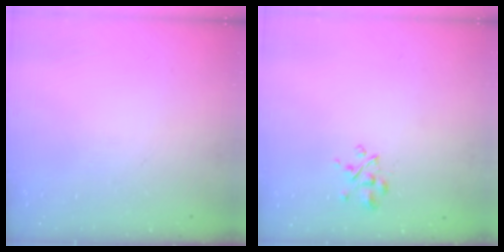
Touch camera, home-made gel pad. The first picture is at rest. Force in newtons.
{"total": 3.3, "press": 3.1, "slide": 1.2}